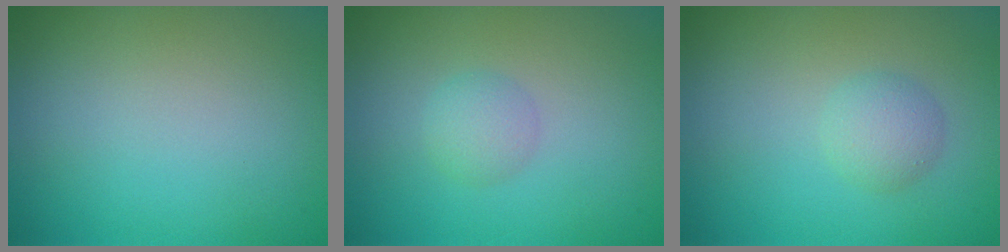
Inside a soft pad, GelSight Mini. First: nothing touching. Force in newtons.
{"total": 1.7, "press": 1.7, "slide": 0.1}
{"total": 1.9, "press": 1.9, "slide": 0.0}